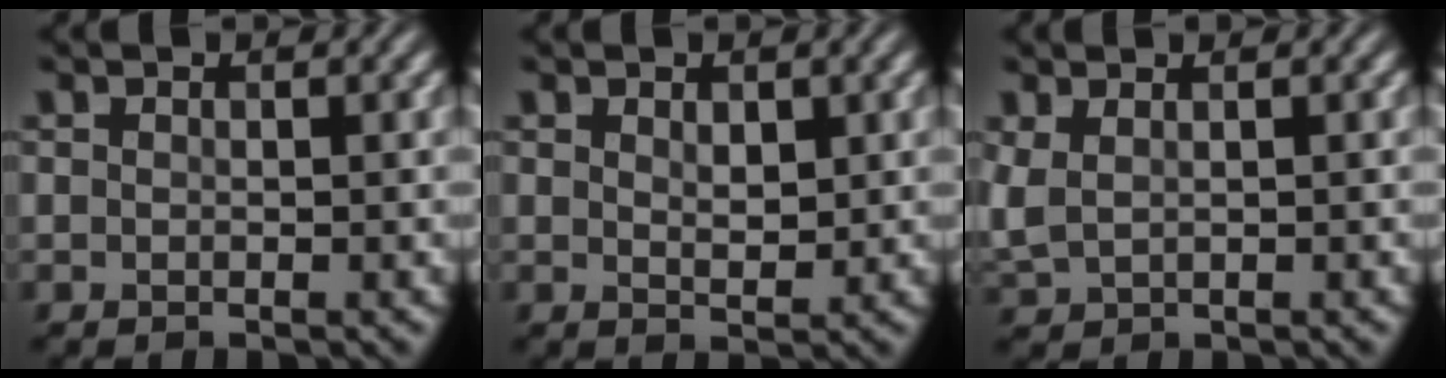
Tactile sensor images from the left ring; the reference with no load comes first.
{"total": 1.6, "force": [0.8, 0.9, 1.1], "torque": [-0.019, -0.003, 0.017]}
{"total": 2.0, "force": [0.7, 1.1, 1.4], "torque": [-0.044, 0.002, 0.020]}